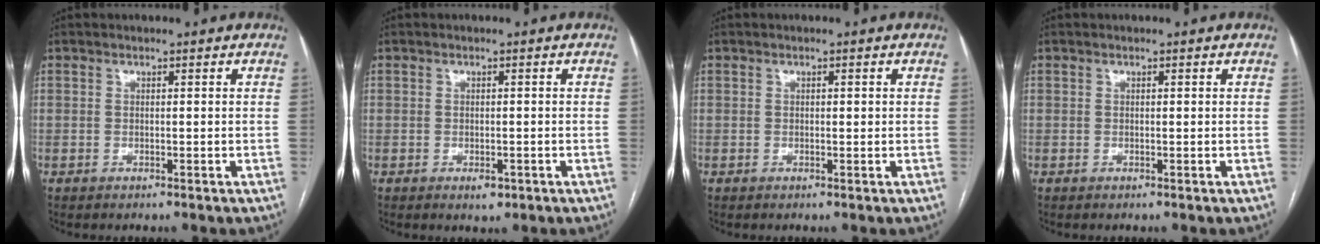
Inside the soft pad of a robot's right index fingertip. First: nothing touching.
{"total": 1.7, "force": [-0.9, 0.9, 1.1], "torque": [-0.011, 0.000, -0.006]}
{"total": 0.6, "force": [0.1, 0.2, 0.5], "torque": [-0.007, 0.000, 0.002]}
{"total": 0.0}